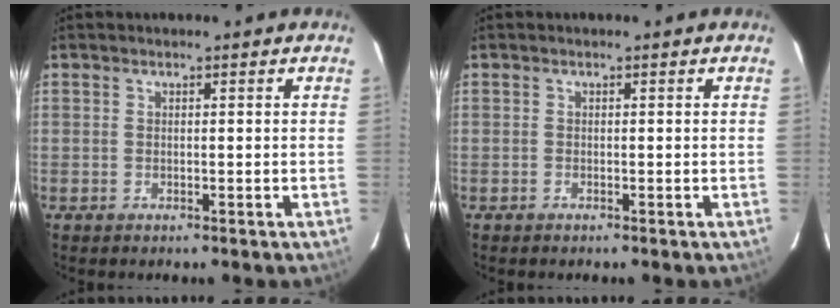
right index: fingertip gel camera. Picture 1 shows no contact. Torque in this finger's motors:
{"motor_torque": [0.05, 0.00, -0.01, 0.00]}